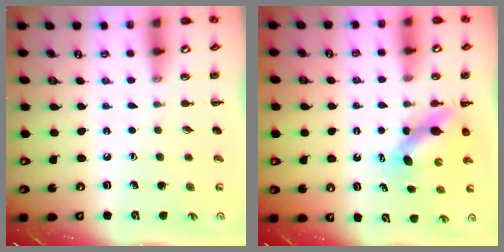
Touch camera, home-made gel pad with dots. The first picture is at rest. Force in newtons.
{"total": 6.2, "press": 6.2, "slide": 0.5}